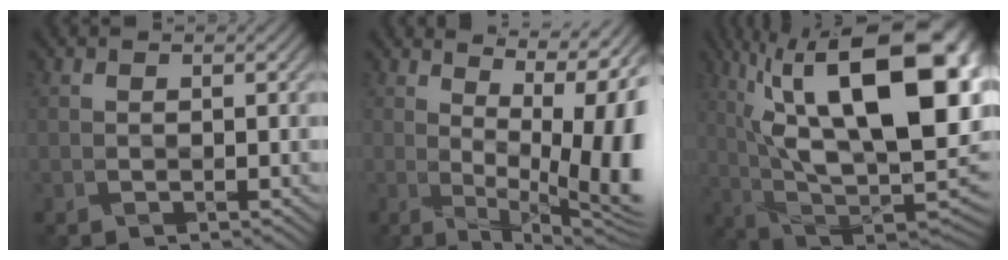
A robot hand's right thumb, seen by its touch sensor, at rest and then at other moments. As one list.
[{"total": 13.9, "force": [1.2, 4.8, 13.0], "torque": [-0.172, 0.017, 0.042]}, {"total": 22.1, "force": [6.9, 10.0, 18.4], "torque": [-0.288, 0.031, 0.113]}]